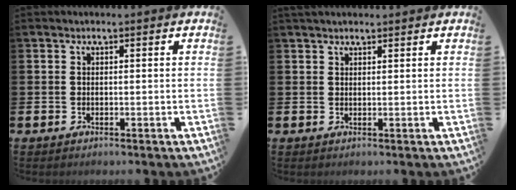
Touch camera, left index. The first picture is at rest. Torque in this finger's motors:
{"motor_torque": [0.00, -2.14, -0.70, 0.08]}